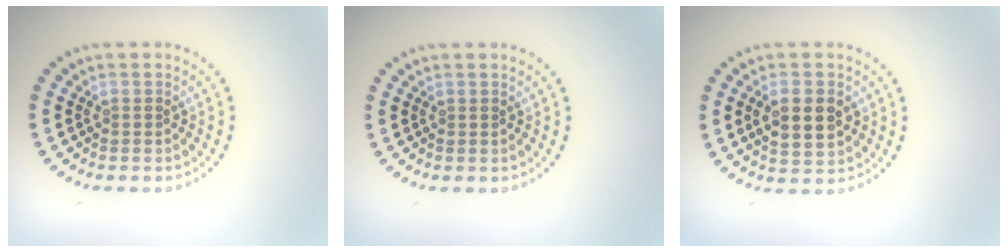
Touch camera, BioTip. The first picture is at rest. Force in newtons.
{"total": 0.0}
{"total": 4.3, "press": 4.3, "slide": 0.2}